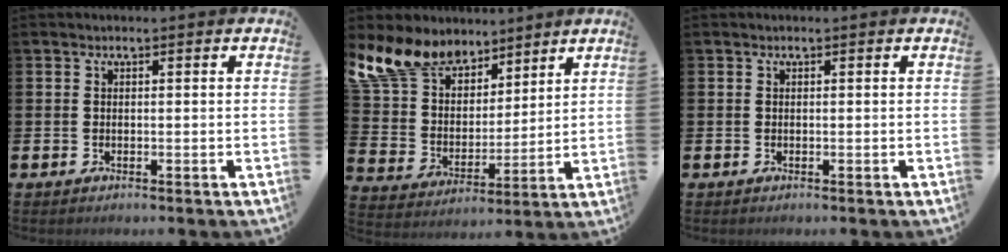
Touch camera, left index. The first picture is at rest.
{"total": 11.5, "force": [9.8, 5.6, 2.3], "torque": [-0.100, -0.050, 0.187]}
{"total": 0.0}